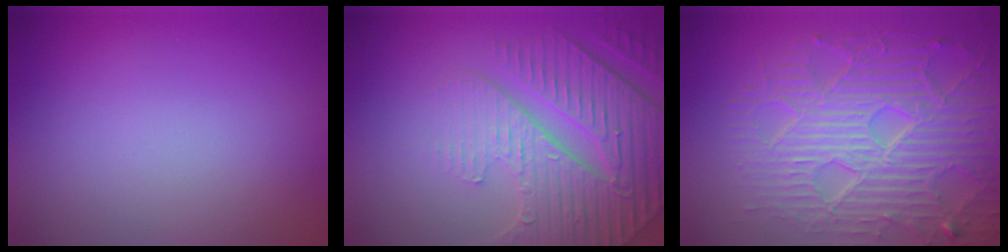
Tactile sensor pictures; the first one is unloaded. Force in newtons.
{"total": 7.3, "press": 5.5, "slide": 4.7}
{"total": 8.7, "press": 6.2, "slide": 6.1}